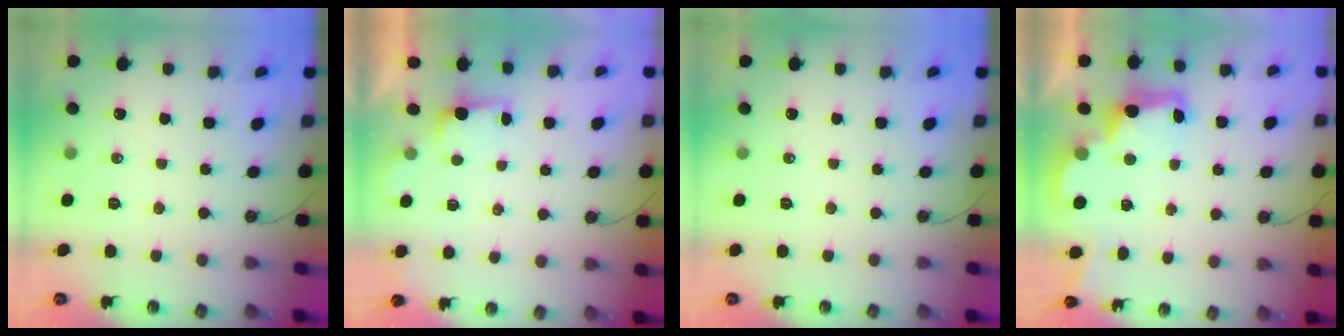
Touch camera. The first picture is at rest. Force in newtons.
{"total": 1.0, "press": 0.6, "slide": 0.8}
{"total": 0.0}
{"total": 3.7, "press": 3.7, "slide": 0.7}